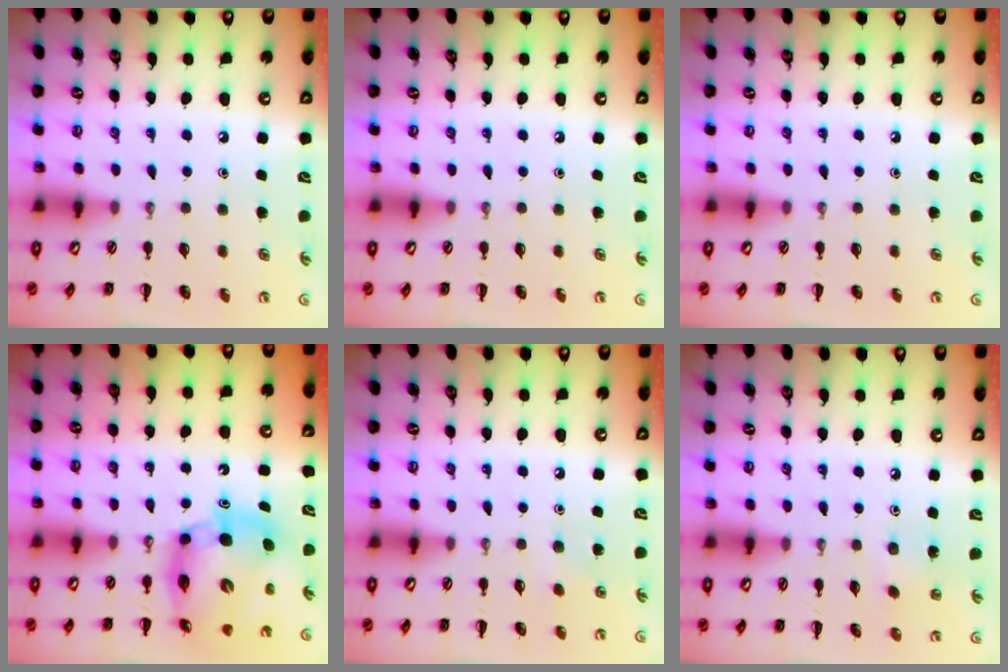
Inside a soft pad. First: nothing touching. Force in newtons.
{"total": 0.0}
{"total": 0.0}
{"total": 11.2, "press": 10.8, "slide": 3.1}
{"total": 3.9, "press": 3.7, "slide": 1.2}
{"total": 2.0, "press": 1.9, "slide": 0.7}